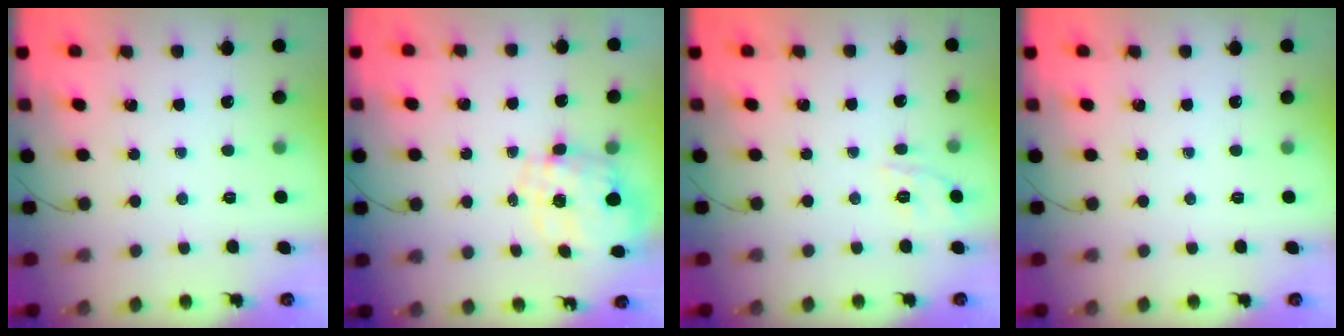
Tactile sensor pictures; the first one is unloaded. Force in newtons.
{"total": 2.9, "press": 2.7, "slide": 1.0}
{"total": 9.1, "press": 9.0, "slide": 1.7}
{"total": 0.0}